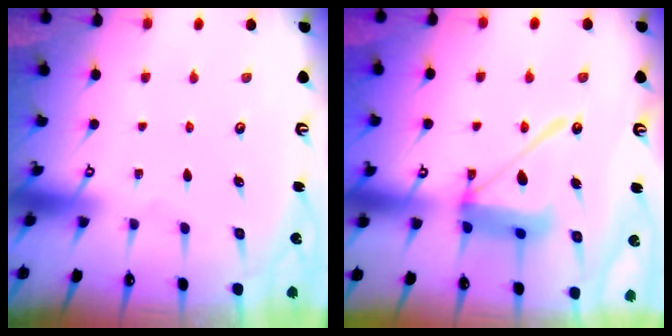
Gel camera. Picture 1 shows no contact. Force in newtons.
{"total": 15.7, "press": 15.6, "slide": 1.7}